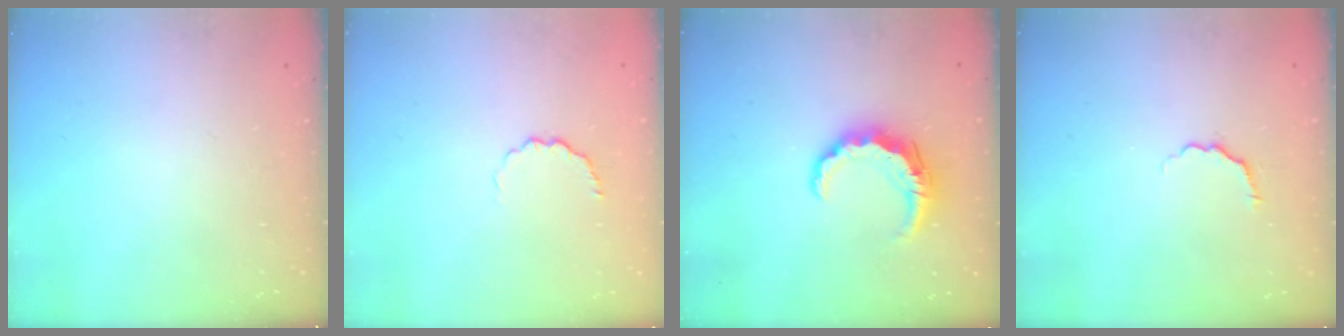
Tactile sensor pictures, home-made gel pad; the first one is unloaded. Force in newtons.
{"total": 4.2, "press": 4.1, "slide": 1.2}
{"total": 7.6, "press": 7.6, "slide": 1.0}
{"total": 4.0, "press": 3.9, "slide": 0.9}